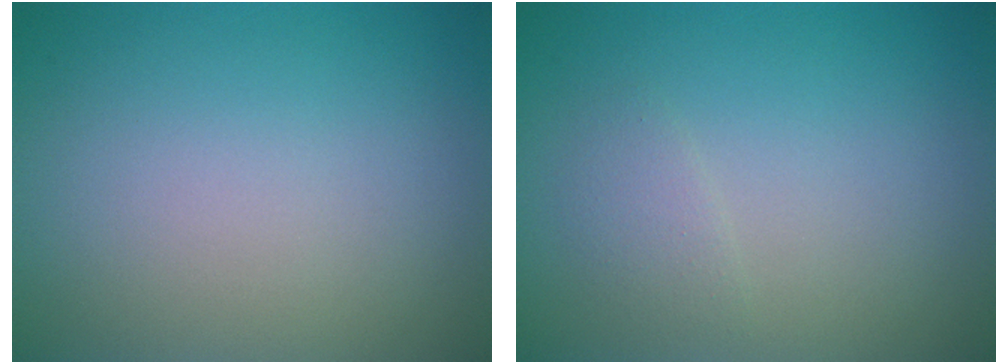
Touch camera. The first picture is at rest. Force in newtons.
{"total": 1.2, "press": 1.2, "slide": 0.0}